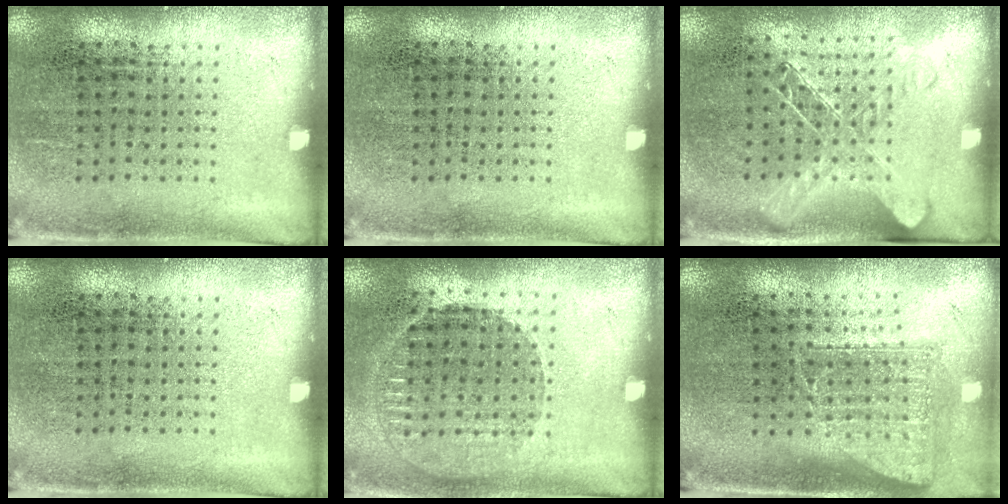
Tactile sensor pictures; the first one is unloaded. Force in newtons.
{"total": 0.0}
{"total": 1.4, "press": 1.3, "slide": 0.6}
{"total": 0.0}
{"total": 1.0, "press": 1.0, "slide": 0.1}
{"total": 1.7, "press": 1.4, "slide": 1.0}